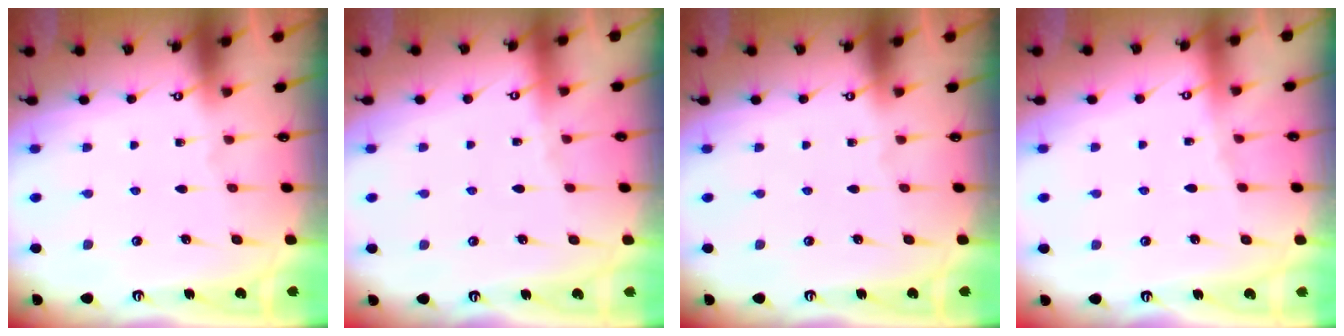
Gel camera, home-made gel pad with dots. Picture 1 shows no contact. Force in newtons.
{"total": 0.7, "press": 0.6, "slide": 0.3}
{"total": 0.0}
{"total": 2.2, "press": 2.1, "slide": 0.5}